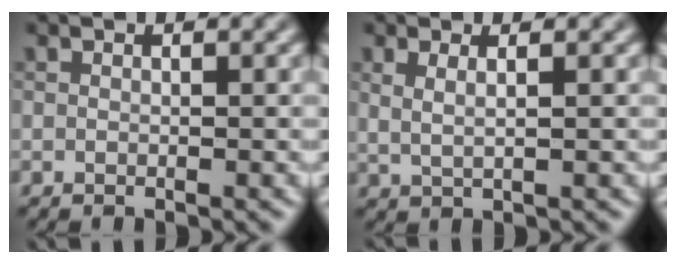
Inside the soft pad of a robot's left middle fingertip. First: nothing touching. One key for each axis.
{"total": 2.2, "fx": 1.0, "fy": 1.0, "fz": 1.7, "tx": -0.021, "ty": -0.004, "tz": 0.005}